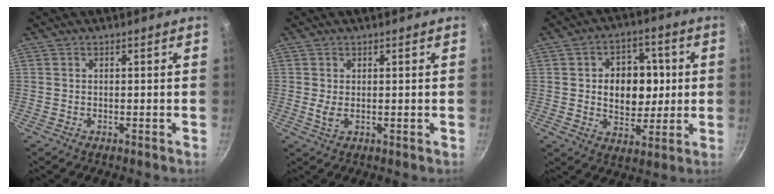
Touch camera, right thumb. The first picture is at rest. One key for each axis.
{"total": 1.9, "fx": 0.4, "fy": 0.9, "fz": 1.6, "tx": -0.033, "ty": -0.005, "tz": 0.011}
{"total": 12.7, "fx": 1.0, "fy": 9.5, "fz": 8.5, "tx": -0.077, "ty": 0.002, "tz": 0.017}